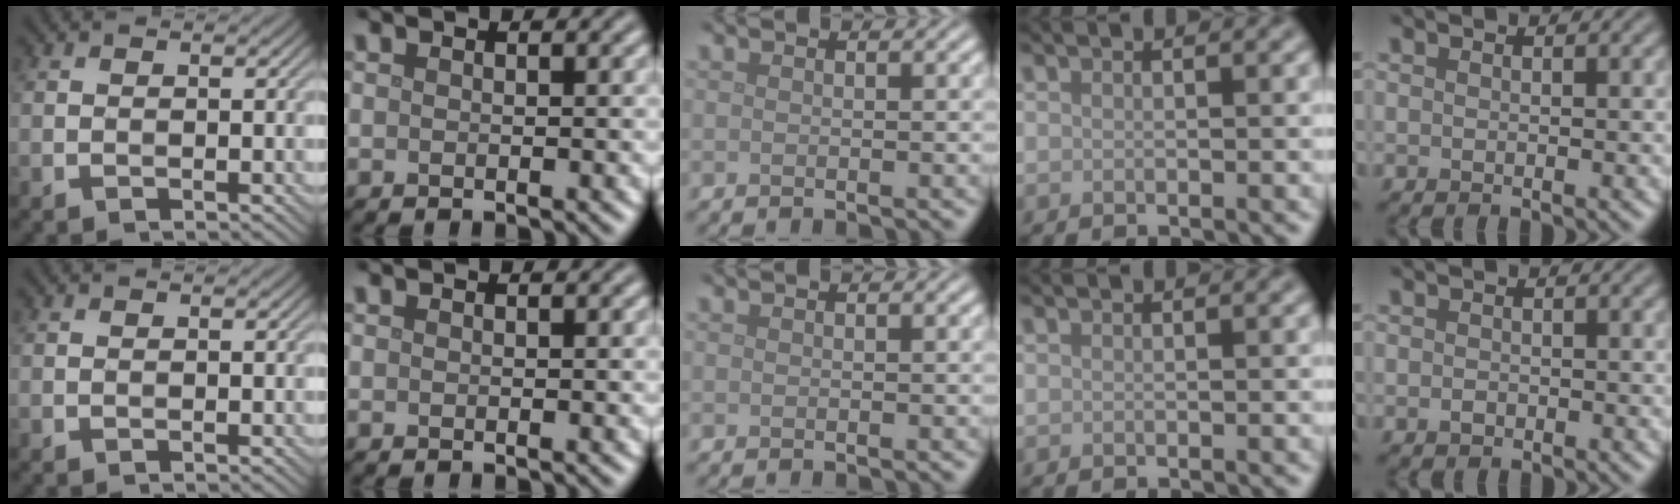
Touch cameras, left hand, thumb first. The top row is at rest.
{"little": {"total": 0.7, "force": [-0.3, 0.6, 0.3], "torque": [-0.005, -0.002, -0.008]}}